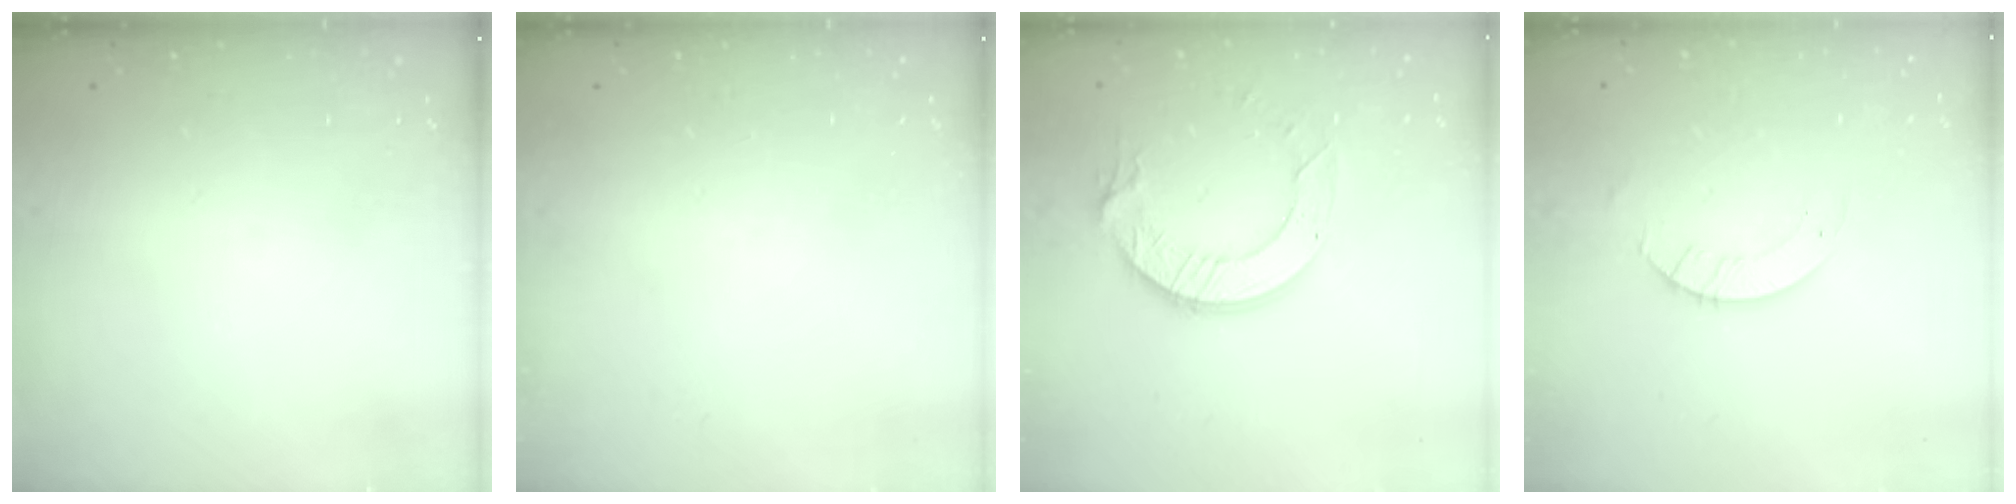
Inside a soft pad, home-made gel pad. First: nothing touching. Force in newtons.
{"total": 0.0}
{"total": 11.1, "press": 11.0, "slide": 1.1}
{"total": 3.2, "press": 3.2, "slide": 0.3}